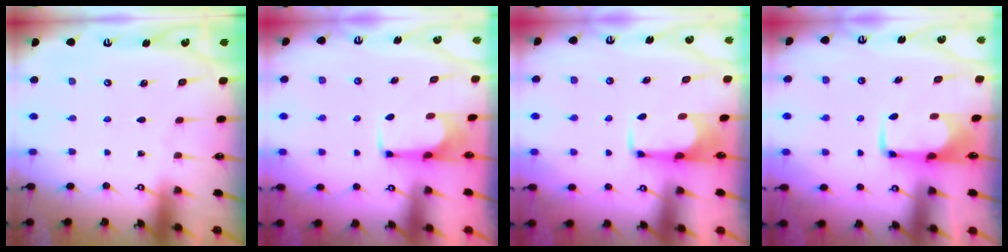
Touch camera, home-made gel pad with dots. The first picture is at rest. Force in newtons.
{"total": 3.5, "press": 3.5, "slide": 0.5}
{"total": 1.4, "press": 1.3, "slide": 0.6}
{"total": 1.5, "press": 1.4, "slide": 0.4}